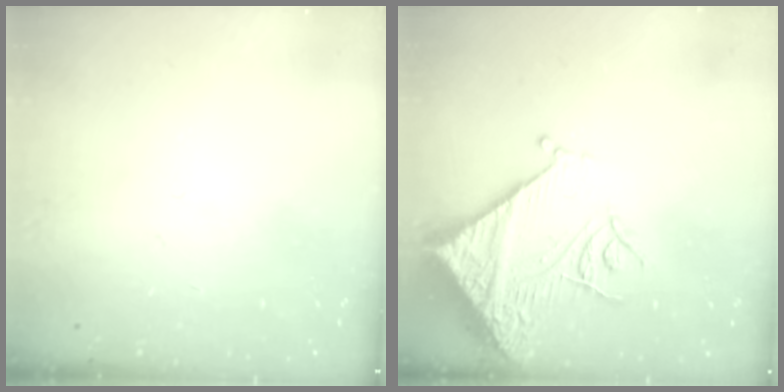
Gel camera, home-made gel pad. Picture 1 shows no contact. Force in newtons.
{"total": 15.5, "press": 15.3, "slide": 1.9}